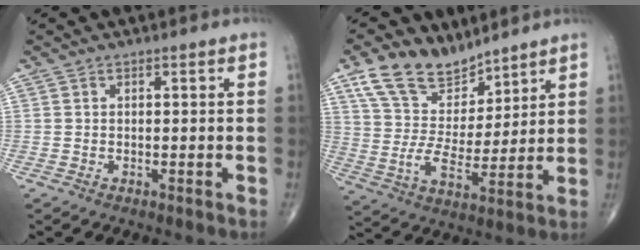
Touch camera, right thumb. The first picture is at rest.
{"total": 13.0, "force": [9.5, 6.9, 5.5], "torque": [-0.082, -0.049, 0.187]}